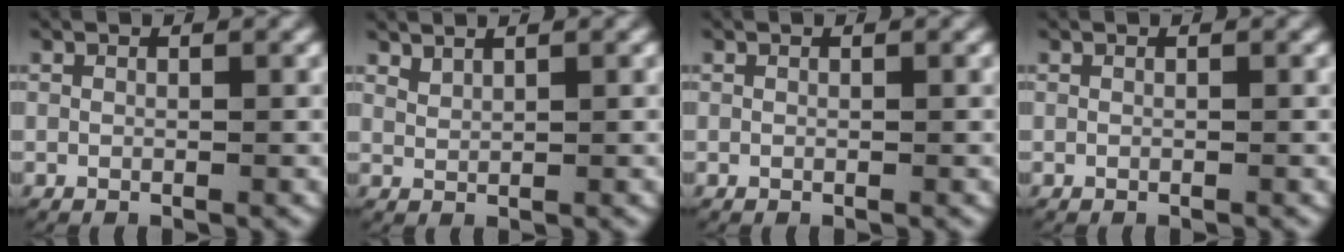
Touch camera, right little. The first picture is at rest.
{"total": 1.9, "force": [1.7, 0.5, 0.6], "torque": [-0.015, 0.001, 0.035]}
{"total": 0.0}
{"total": 0.0}